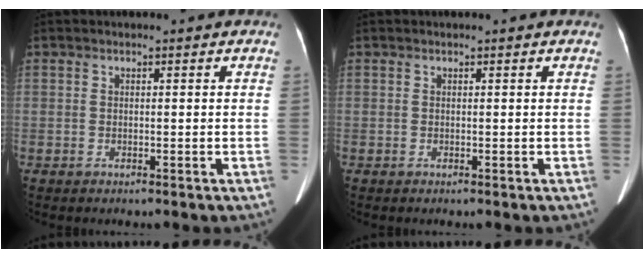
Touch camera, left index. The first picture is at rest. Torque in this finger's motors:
{"motor_torque": [0.08, 0.00, 0.03, -0.01]}